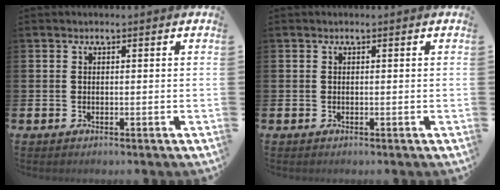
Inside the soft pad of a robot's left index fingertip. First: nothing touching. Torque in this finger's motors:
{"motor_torque": [-0.02, 0.03, -0.03, 0.01]}